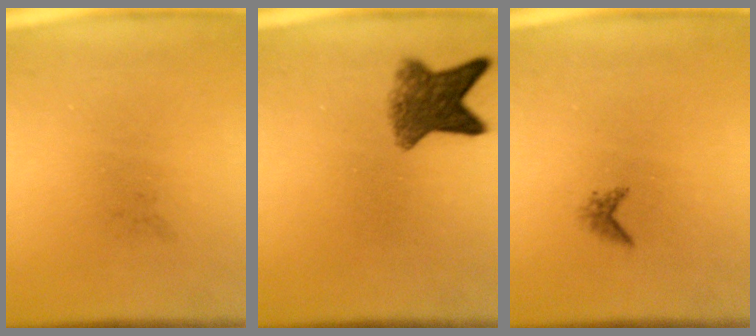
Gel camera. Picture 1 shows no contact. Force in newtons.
{"total": 6.5}
{"total": 0.9}